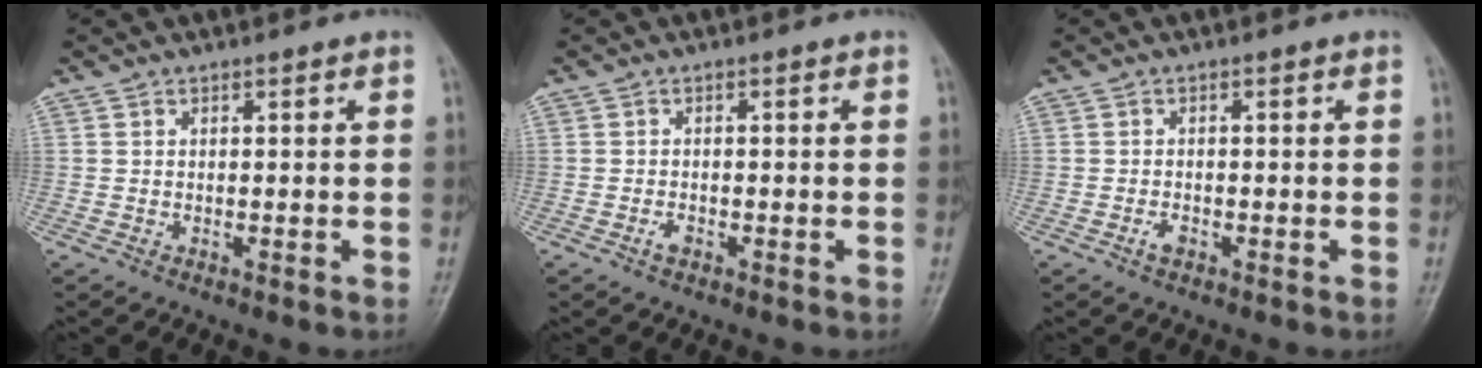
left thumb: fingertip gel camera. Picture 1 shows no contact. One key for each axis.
{"total": 1.3, "fx": -0.9, "fy": 0.7, "fz": 0.7, "tx": -0.014, "ty": 0.005, "tz": -0.019}
{"total": 1.5, "fx": -1.0, "fy": 0.7, "fz": 0.8, "tx": -0.016, "ty": 0.005, "tz": -0.020}